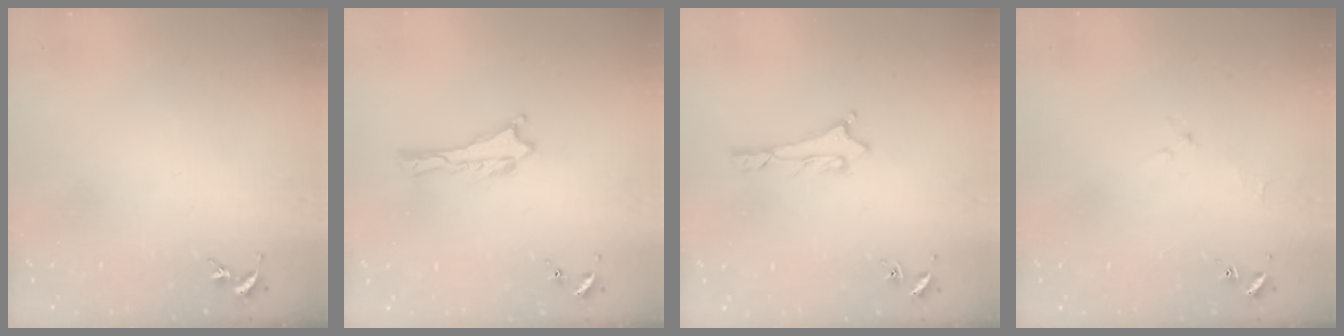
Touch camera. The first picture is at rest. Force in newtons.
{"total": 0.0}
{"total": 0.9, "press": 0.8, "slide": 0.1}
{"total": 1.7, "press": 1.6, "slide": 0.3}